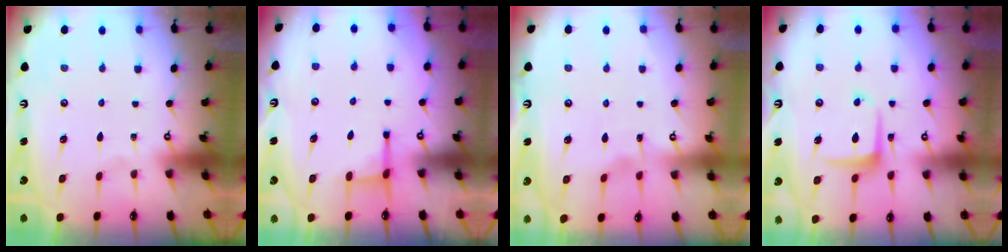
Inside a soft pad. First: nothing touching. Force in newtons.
{"total": 2.5, "press": 2.3, "slide": 0.8}
{"total": 2.5, "press": 2.5, "slide": 0.2}
{"total": 7.7, "press": 7.7, "slide": 0.5}